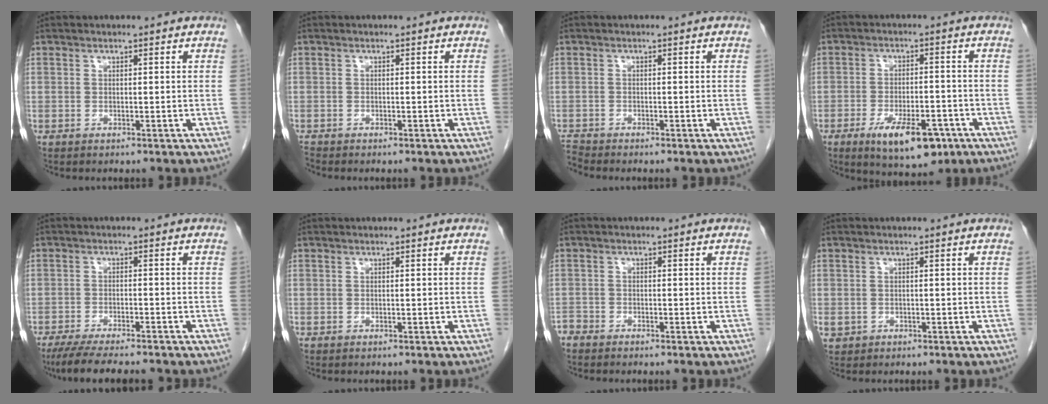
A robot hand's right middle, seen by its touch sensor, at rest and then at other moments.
{"total": 0.7, "force": [-0.7, 0.0, 0.1], "torque": [-0.007, -0.002, -0.013]}
{"total": 1.8, "force": [-1.8, -0.3, -0.1], "torque": [-0.003, -0.012, -0.034]}
{"total": 10.1, "force": [-5.6, 3.9, 7.5], "torque": [-0.120, -0.009, -0.079]}
{"total": 10.4, "force": [-8.8, 1.2, 5.3], "torque": [-0.083, -0.022, -0.135]}
{"total": 0.0}
{"total": 1.6, "force": [-1.5, 0.4, 0.0], "torque": [0.004, -0.001, -0.030]}
{"total": 1.6, "force": [-0.4, 1.4, 0.5], "torque": [-0.008, 0.004, 0.002]}